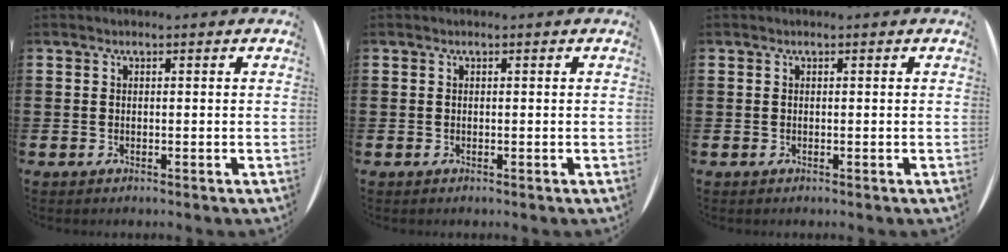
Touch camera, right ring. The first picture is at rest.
{"total": 0.0}
{"total": 0.0}